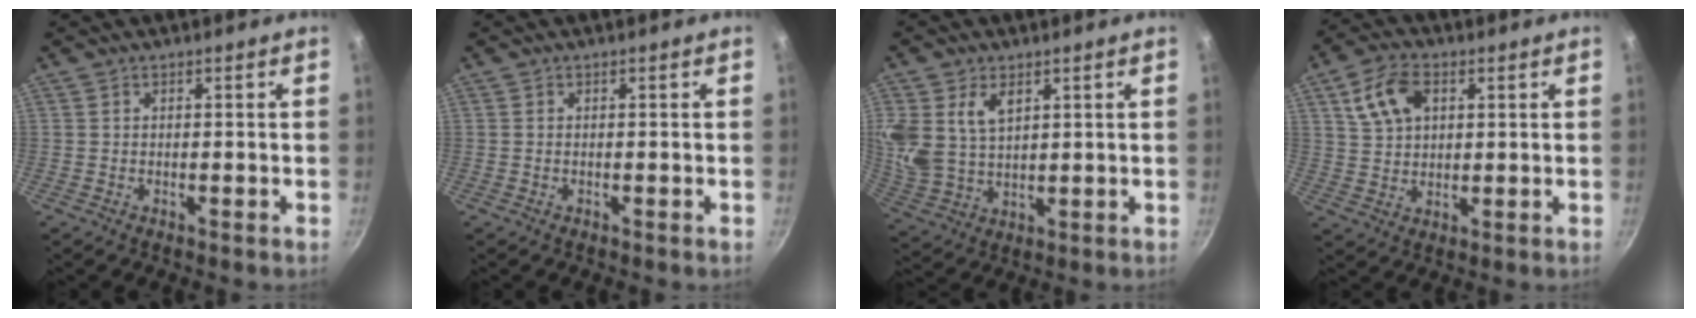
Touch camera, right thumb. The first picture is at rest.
{"total": 0.0}
{"total": 11.6, "force": [4.6, 7.6, 7.4], "torque": [-0.150, -0.019, 0.101]}
{"total": 9.3, "force": [3.4, 6.1, 6.2], "torque": [-0.104, 0.003, 0.062]}